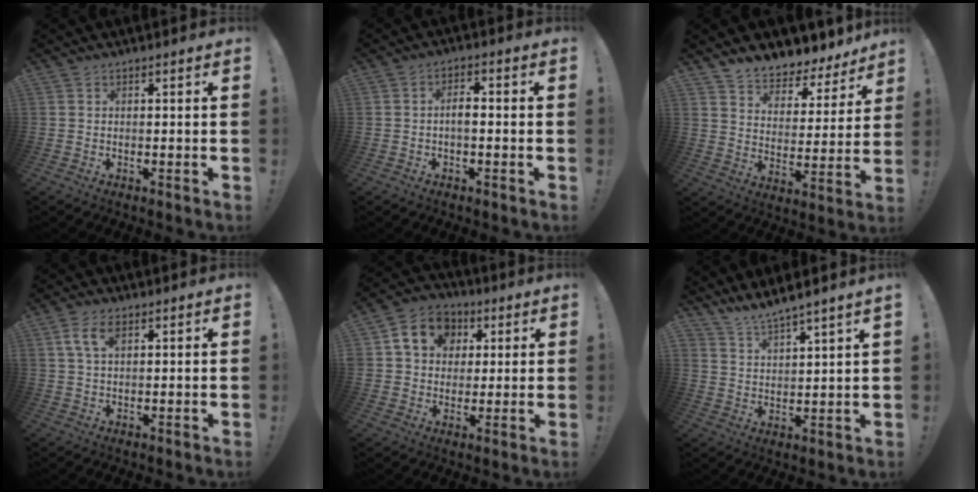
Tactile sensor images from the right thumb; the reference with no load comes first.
{"total": 4.1, "force": [-0.8, 1.6, 3.7], "torque": [-0.071, 0.007, -0.018]}
{"total": 7.9, "force": [7.3, 2.8, 1.3], "torque": [-0.027, -0.072, 0.132]}
{"total": 5.6, "force": [2.3, 2.6, 4.4], "torque": [-0.085, 0.006, 0.043]}
{"total": 12.0, "force": [3.8, 10.2, 5.1], "torque": [-0.076, -0.002, 0.078]}
{"total": 5.8, "force": [5.6, -0.5, 1.6], "torque": [-0.043, -0.041, 0.101]}